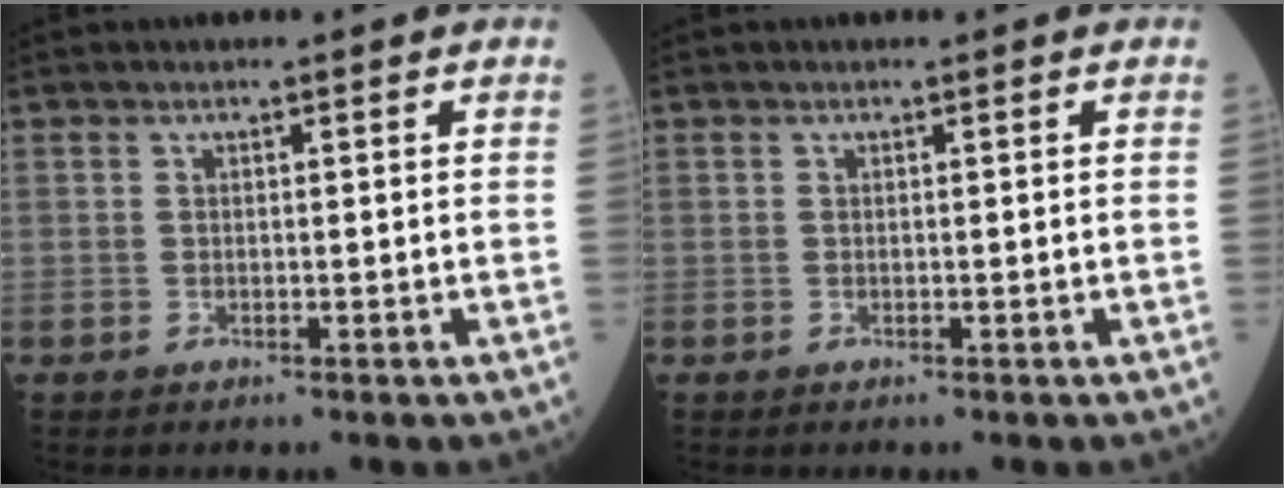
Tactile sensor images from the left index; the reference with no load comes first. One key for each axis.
{"total": 0.0}